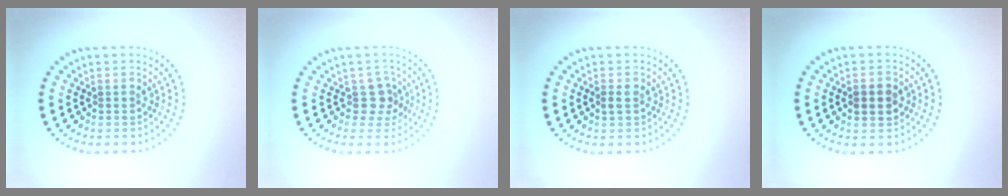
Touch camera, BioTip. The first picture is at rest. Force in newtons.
{"total": 2.1, "press": 1.6, "slide": 1.4}
{"total": 1.0, "press": 1.0, "slide": 0.2}
{"total": 2.1, "press": 2.1, "slide": 0.0}